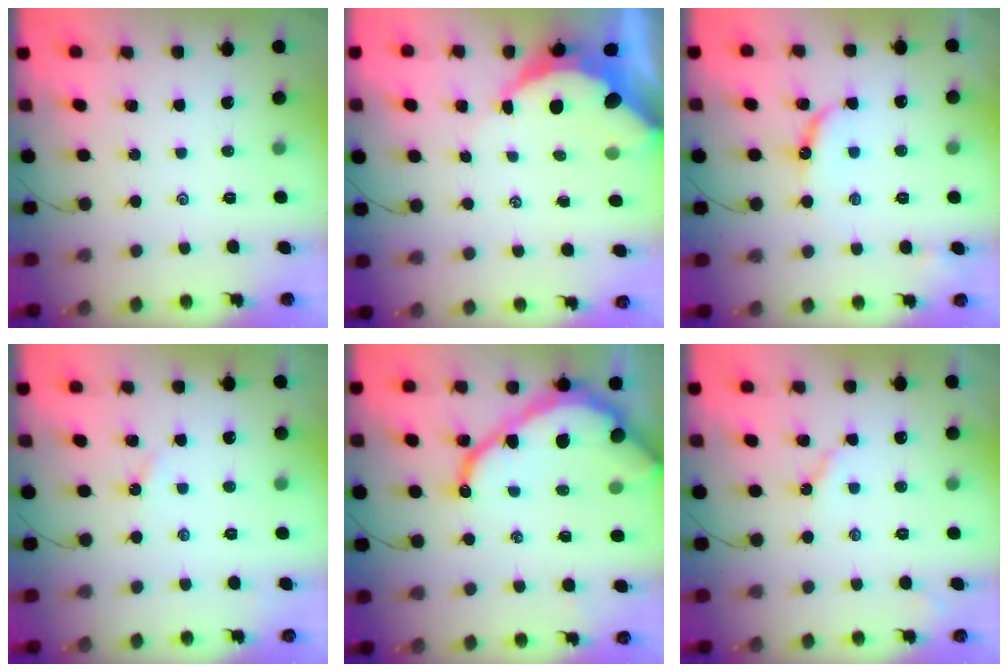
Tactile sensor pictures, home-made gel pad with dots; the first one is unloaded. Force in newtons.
{"total": 8.4, "press": 8.4, "slide": 0.9}
{"total": 8.1, "press": 8.1, "slide": 0.6}
{"total": 1.5, "press": 1.5, "slide": 0.3}
{"total": 16.6, "press": 16.5, "slide": 1.8}
{"total": 2.9, "press": 2.9, "slide": 0.4}